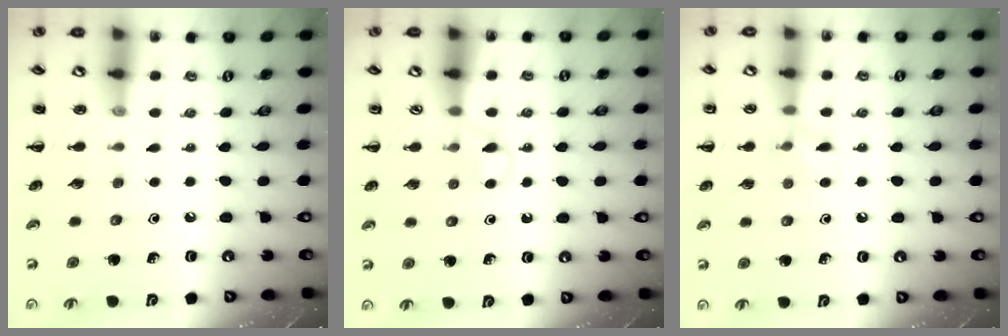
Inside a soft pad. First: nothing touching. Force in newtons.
{"total": 2.8, "press": 2.6, "slide": 1.0}
{"total": 6.5, "press": 6.1, "slide": 2.3}